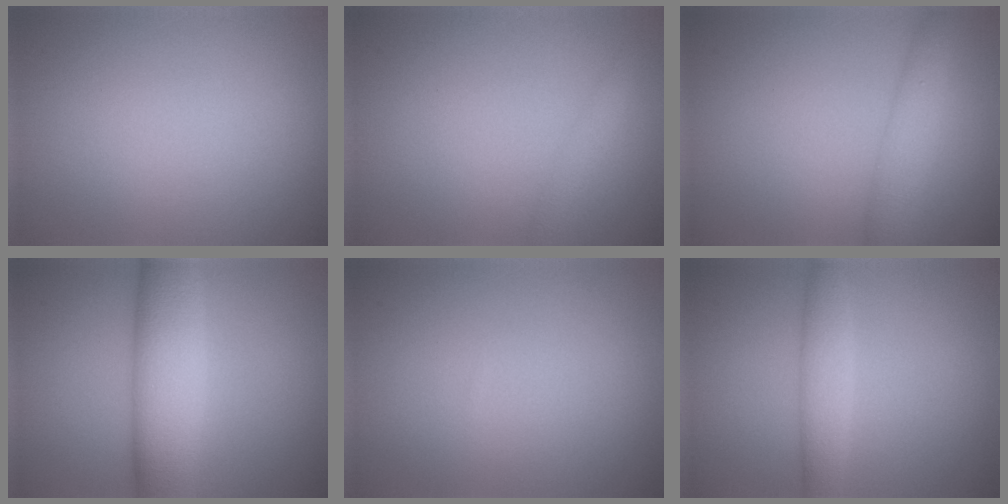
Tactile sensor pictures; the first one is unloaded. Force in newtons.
{"total": 1.3, "press": 1.3, "slide": 0.1}
{"total": 2.8, "press": 2.8, "slide": 0.1}
{"total": 7.9, "press": 7.9, "slide": 0.2}
{"total": 0.0}
{"total": 3.2, "press": 3.1, "slide": 0.3}